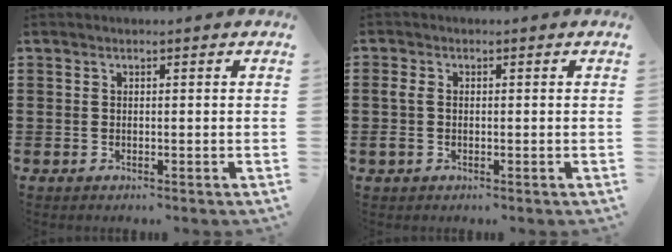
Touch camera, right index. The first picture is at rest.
{"total": 1.8, "force": [-0.3, 1.2, 1.3], "torque": [-0.035, 0.001, -0.009]}